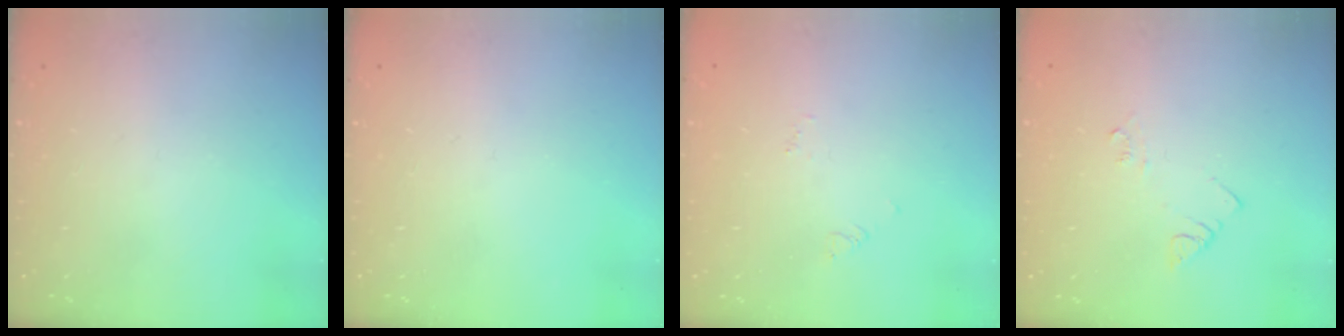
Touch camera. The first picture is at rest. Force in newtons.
{"total": 0.0}
{"total": 2.7, "press": 2.7, "slide": 0.2}
{"total": 4.1, "press": 4.1, "slide": 0.4}